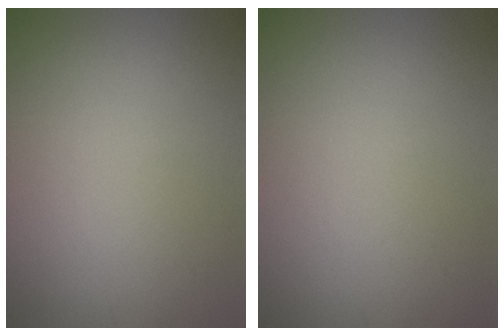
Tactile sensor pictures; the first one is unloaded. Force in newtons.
{"total": 0.0}